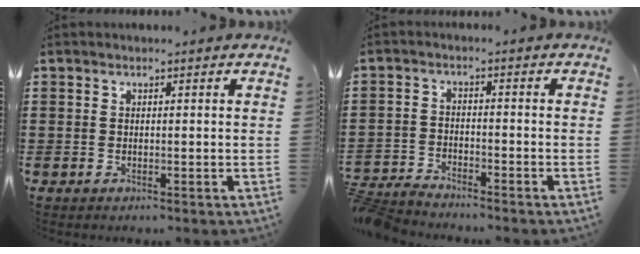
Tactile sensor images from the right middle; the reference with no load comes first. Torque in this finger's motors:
{"motor_torque": [2.14, 0.00, 0.86, 0.21]}